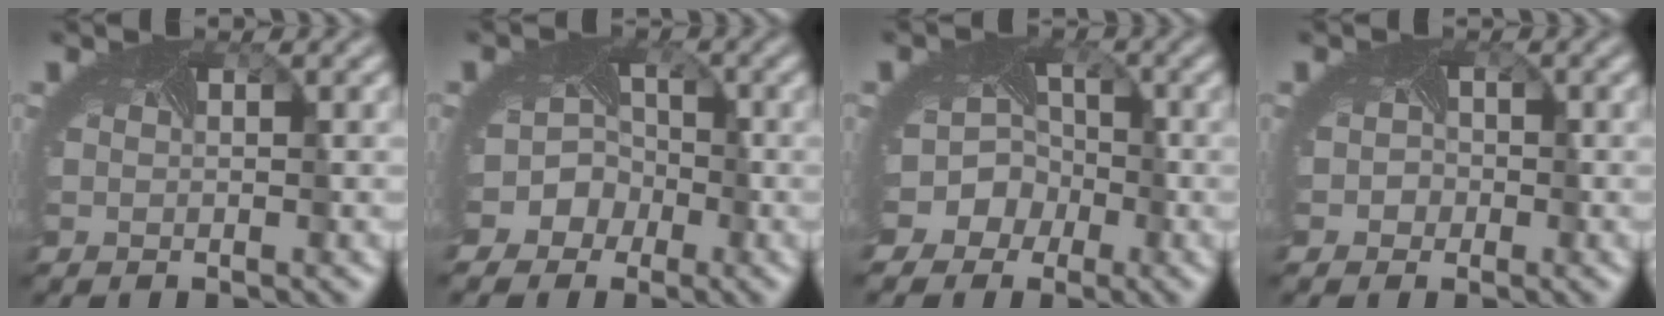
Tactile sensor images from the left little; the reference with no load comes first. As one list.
[{"total": 7.0, "force": [-3.2, 6.0, 1.6], "torque": [-0.018, 0.003, -0.074]}, {"total": 9.1, "force": [-3.7, 7.8, 2.7], "torque": [-0.049, 0.007, -0.084]}, {"total": 2.0, "force": [-0.6, 1.8, 0.6], "torque": [0.012, 0.001, -0.011]}]